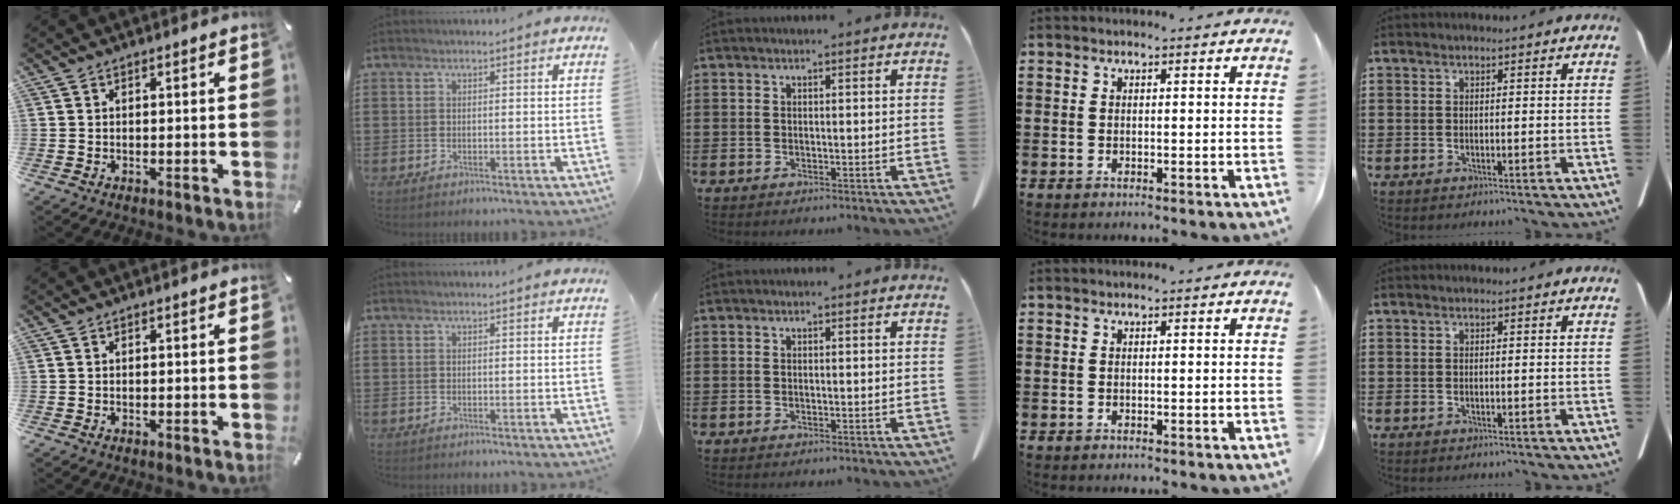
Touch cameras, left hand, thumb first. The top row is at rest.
{}